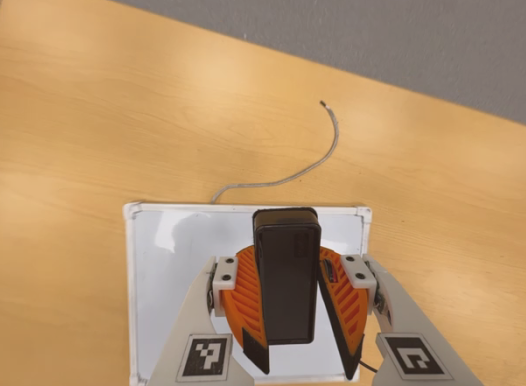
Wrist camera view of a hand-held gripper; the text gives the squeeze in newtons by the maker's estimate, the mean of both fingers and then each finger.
{"total": 9.5, "left": 9.6, "right": 9.4}